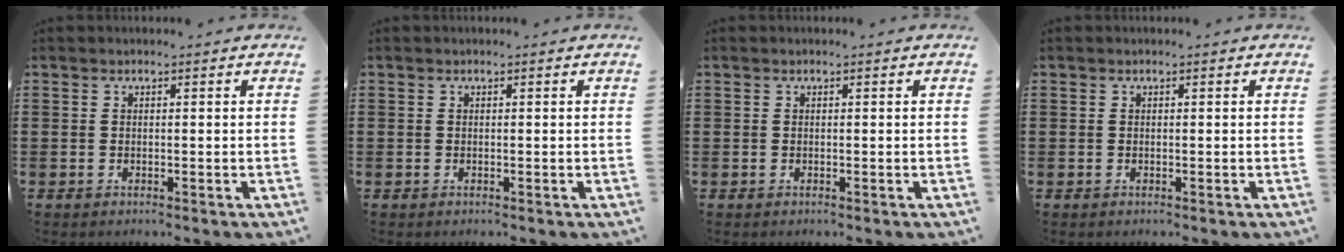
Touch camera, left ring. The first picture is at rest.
{"total": 0.0}
{"total": 0.0}
{"total": 0.0}